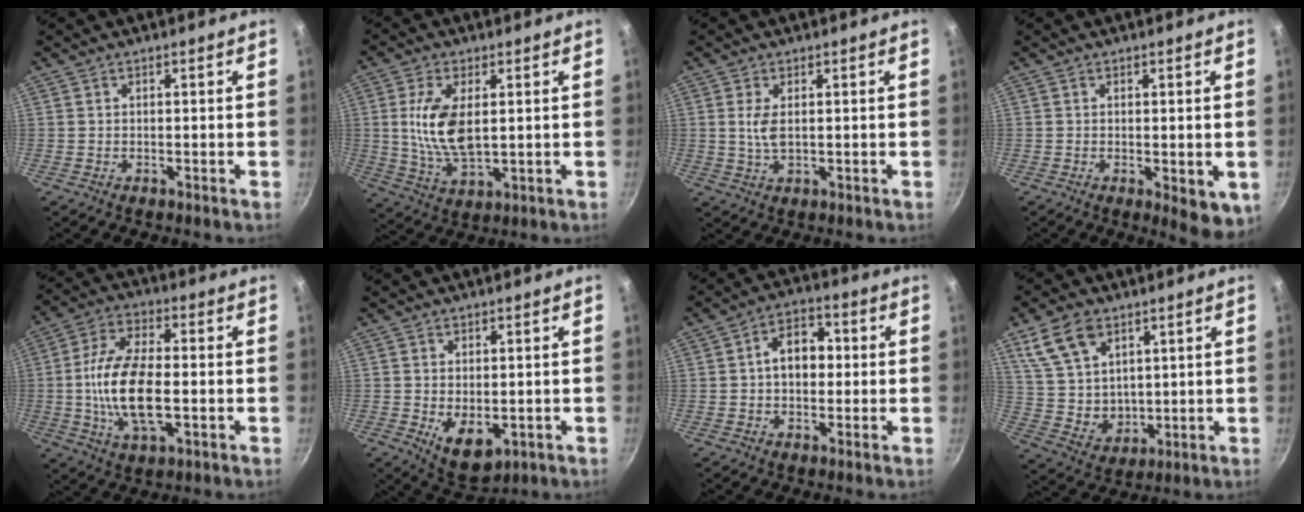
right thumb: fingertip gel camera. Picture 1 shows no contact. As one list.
[{"total": 11.0, "force": [1.4, 5.4, 9.5], "torque": [-0.182, -0.008, 0.033]}, {"total": 3.5, "force": [0.5, 1.6, 3.1], "torque": [-0.061, -0.004, 0.012]}, {"total": 6.0, "force": [-1.2, 2.2, 5.4], "torque": [-0.060, -0.009, -0.011]}, {"total": 15.1, "force": [-1.6, 6.9, 13.3], "torque": [-0.256, 0.013, -0.039]}, {"total": 7.4, "force": [-1.2, 4.5, 5.8], "torque": [-0.082, -0.017, -0.002]}, {"total": 7.9, "force": [0.4, 5.6, 5.5], "torque": [-0.048, 0.021, -0.003]}, {"total": 12.5, "force": [6.1, 8.5, 6.9], "torque": [-0.102, -0.025, 0.135]}]